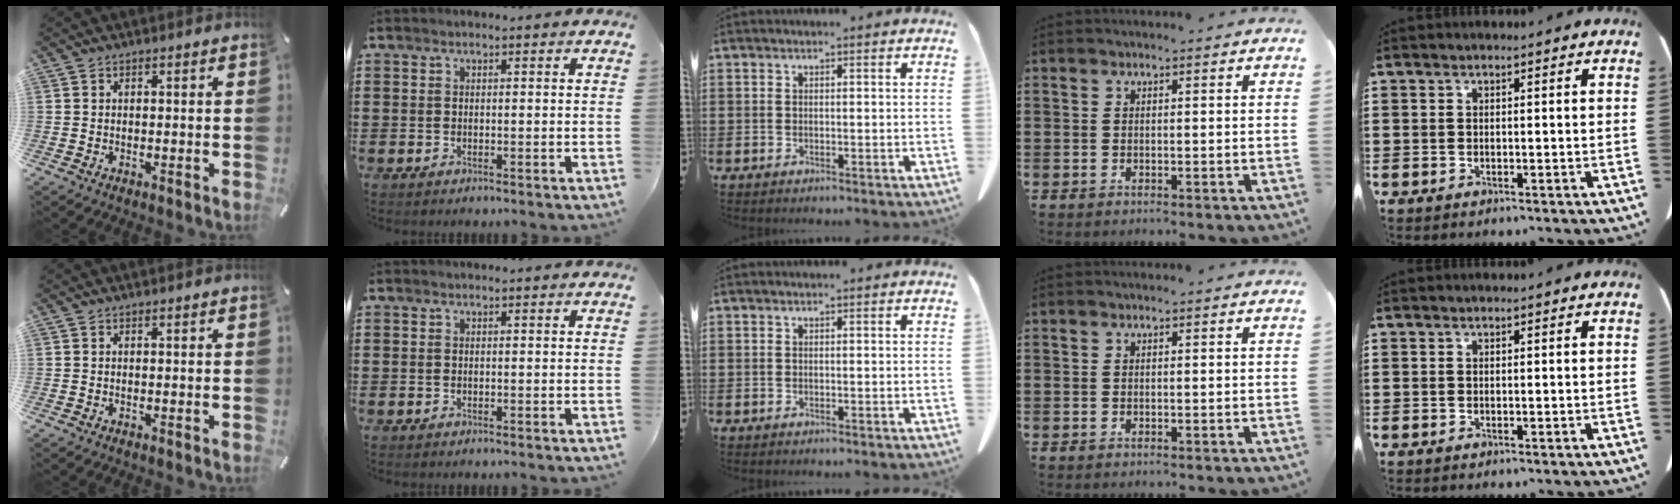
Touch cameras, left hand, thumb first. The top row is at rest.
{}